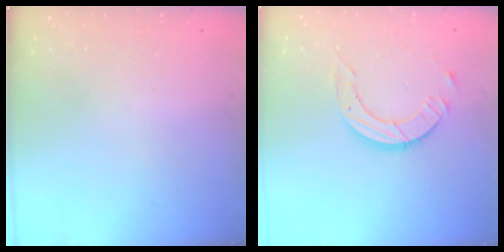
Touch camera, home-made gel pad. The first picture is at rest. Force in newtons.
{"total": 9.0, "press": 9.0, "slide": 0.8}